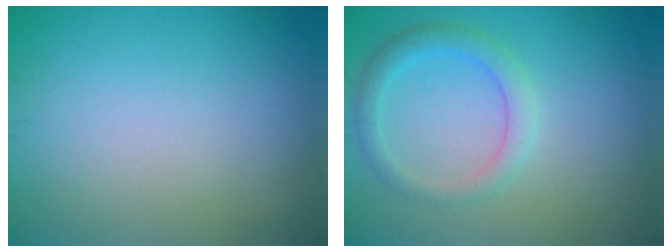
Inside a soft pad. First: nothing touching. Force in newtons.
{"total": 2.7, "press": 2.6, "slide": 0.2}